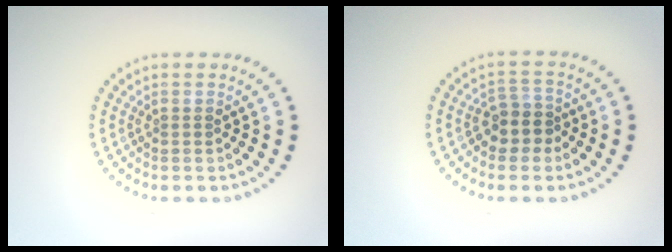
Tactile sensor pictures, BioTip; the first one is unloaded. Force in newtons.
{"total": 2.5, "press": 2.2, "slide": 1.2}